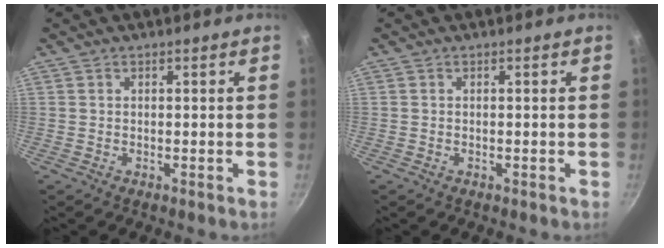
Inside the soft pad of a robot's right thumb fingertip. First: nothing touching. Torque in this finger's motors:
{"motor_torque": [-0.02, -0.10, -0.15, 0.01, -0.02]}